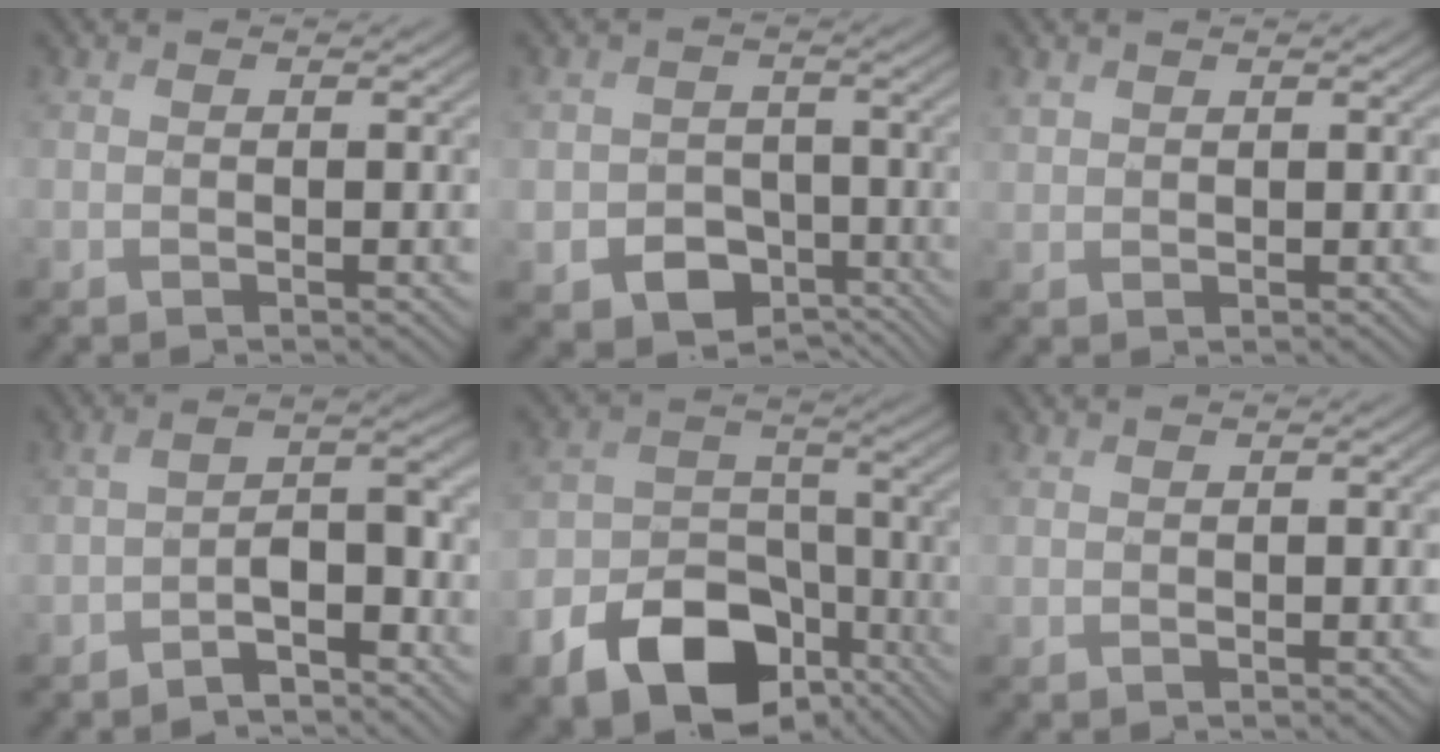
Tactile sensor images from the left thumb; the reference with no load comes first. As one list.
[{"total": 7.0, "force": [-3.5, 5.3, 2.9], "torque": [-0.058, -0.024, -0.054]}, {"total": 1.4, "force": [1.1, 0.7, 0.3], "torque": [-0.010, 0.002, 0.027]}, {"total": 4.7, "force": [-3.0, 2.0, 3.0], "torque": [-0.048, 0.006, -0.061]}, {"total": 13.3, "force": [-7.7, 8.2, 7.1], "torque": [-0.143, -0.018, -0.137]}, {"total": 0.8, "force": [0.2, 0.5, 0.6], "torque": [-0.009, 0.005, 0.004]}]